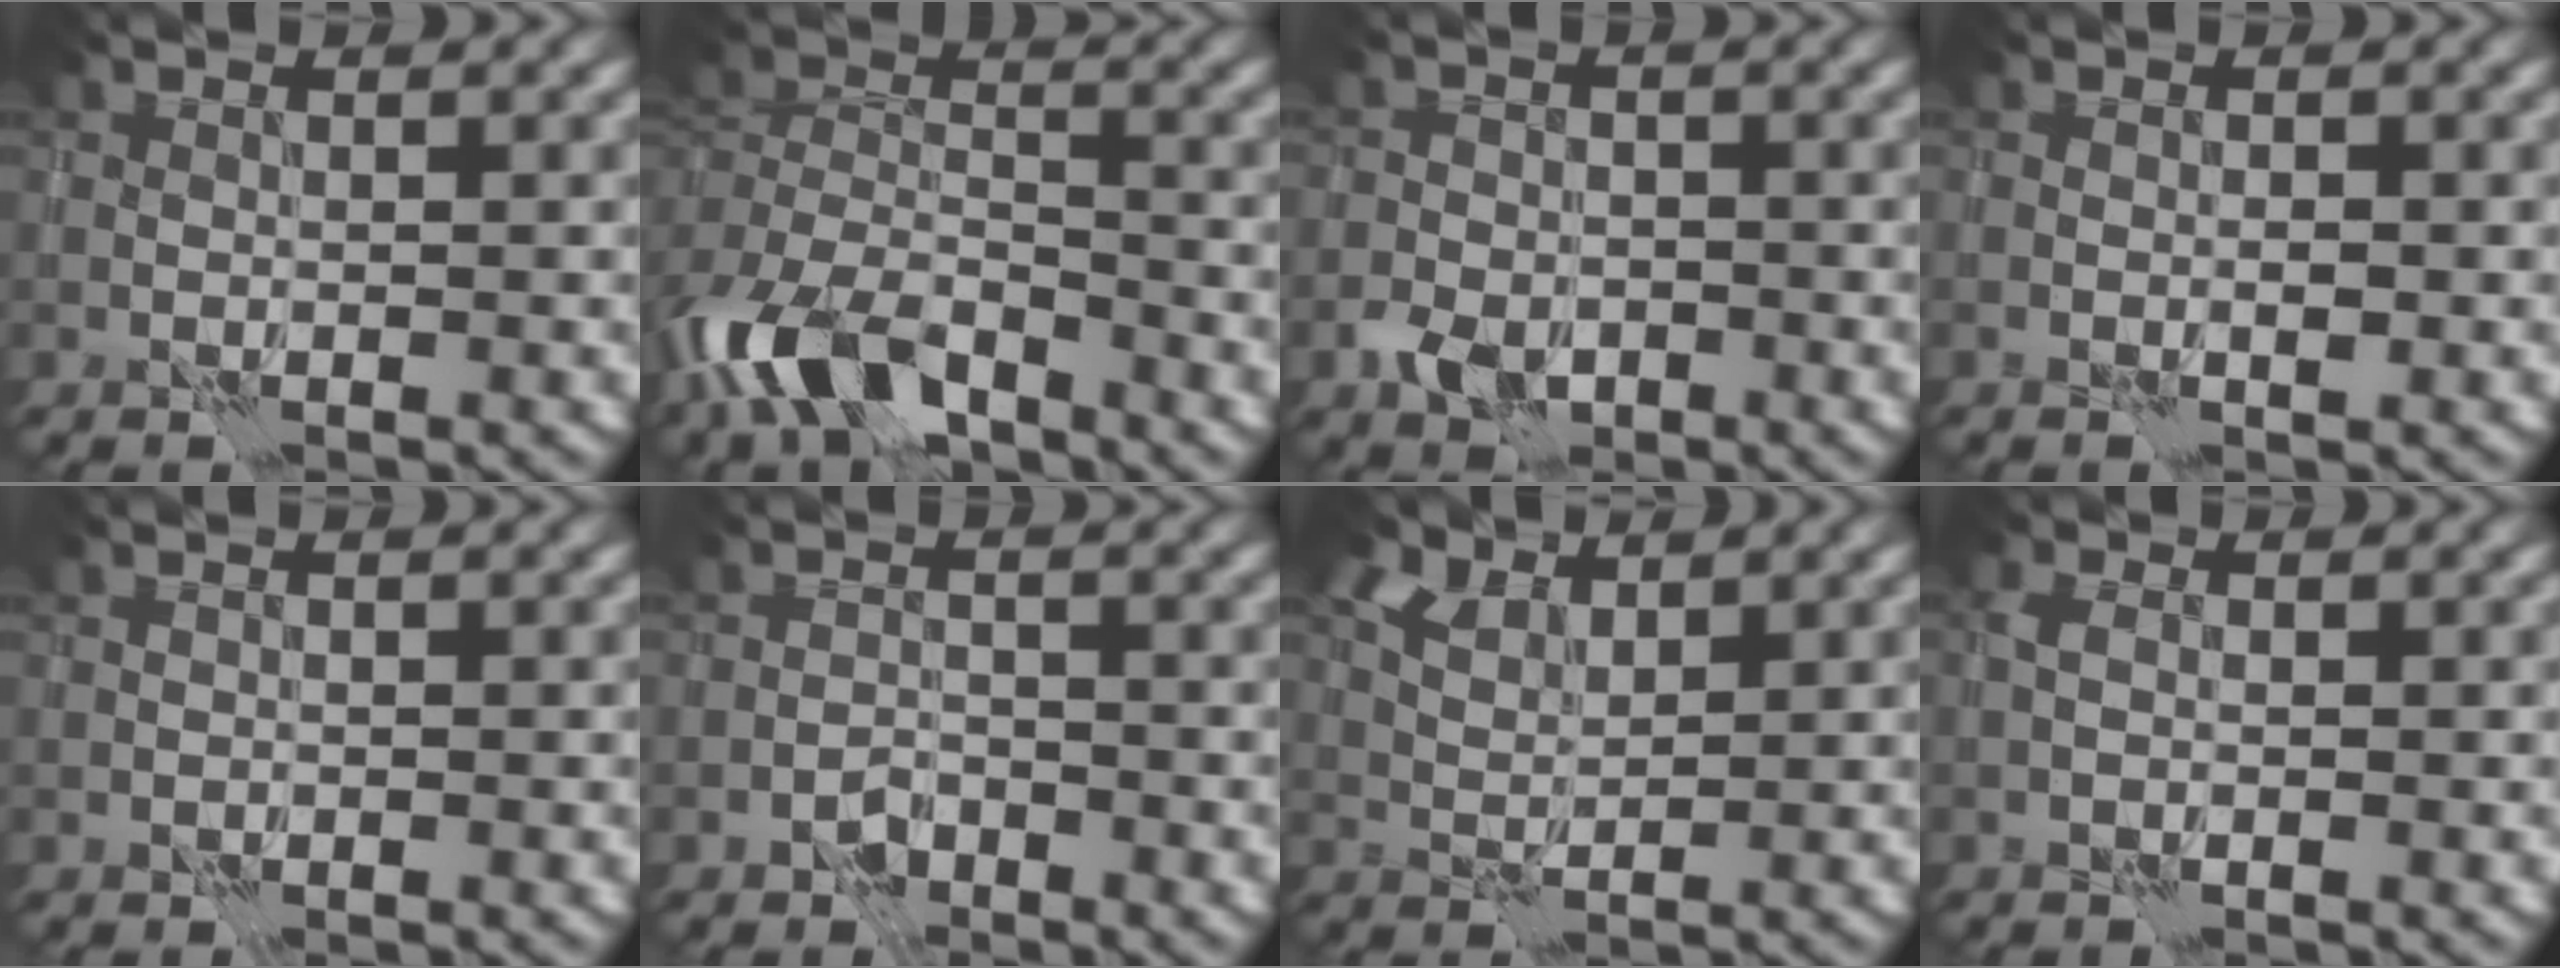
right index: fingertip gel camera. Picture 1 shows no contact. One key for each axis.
{"total": 8.7, "fx": -5.9, "fy": 4.2, "fz": 4.8, "tx": -0.093, "ty": -0.006, "tz": -0.123}
{"total": 3.1, "fx": -1.7, "fy": 2.2, "fz": 1.4, "tx": -0.018, "ty": -0.004, "tz": -0.035}
{"total": 0.6, "fx": -0.1, "fy": 0.3, "fz": 0.5, "tx": -0.009, "ty": 0.001, "tz": -0.001}
{"total": 0.0}
{"total": 1.3, "fx": -1.1, "fy": 0.7, "fz": 0.2, "tx": 0.003, "ty": 0.007, "tz": -0.022}
{"total": 4.2, "fx": 3.1, "fy": 2.1, "fz": 1.9, "tx": -0.048, "ty": 0.010, "tz": 0.052}
{"total": 1.1, "fx": -0.2, "fy": 0.9, "fz": 0.7, "tx": -0.015, "ty": 0.005, "tz": -0.008}